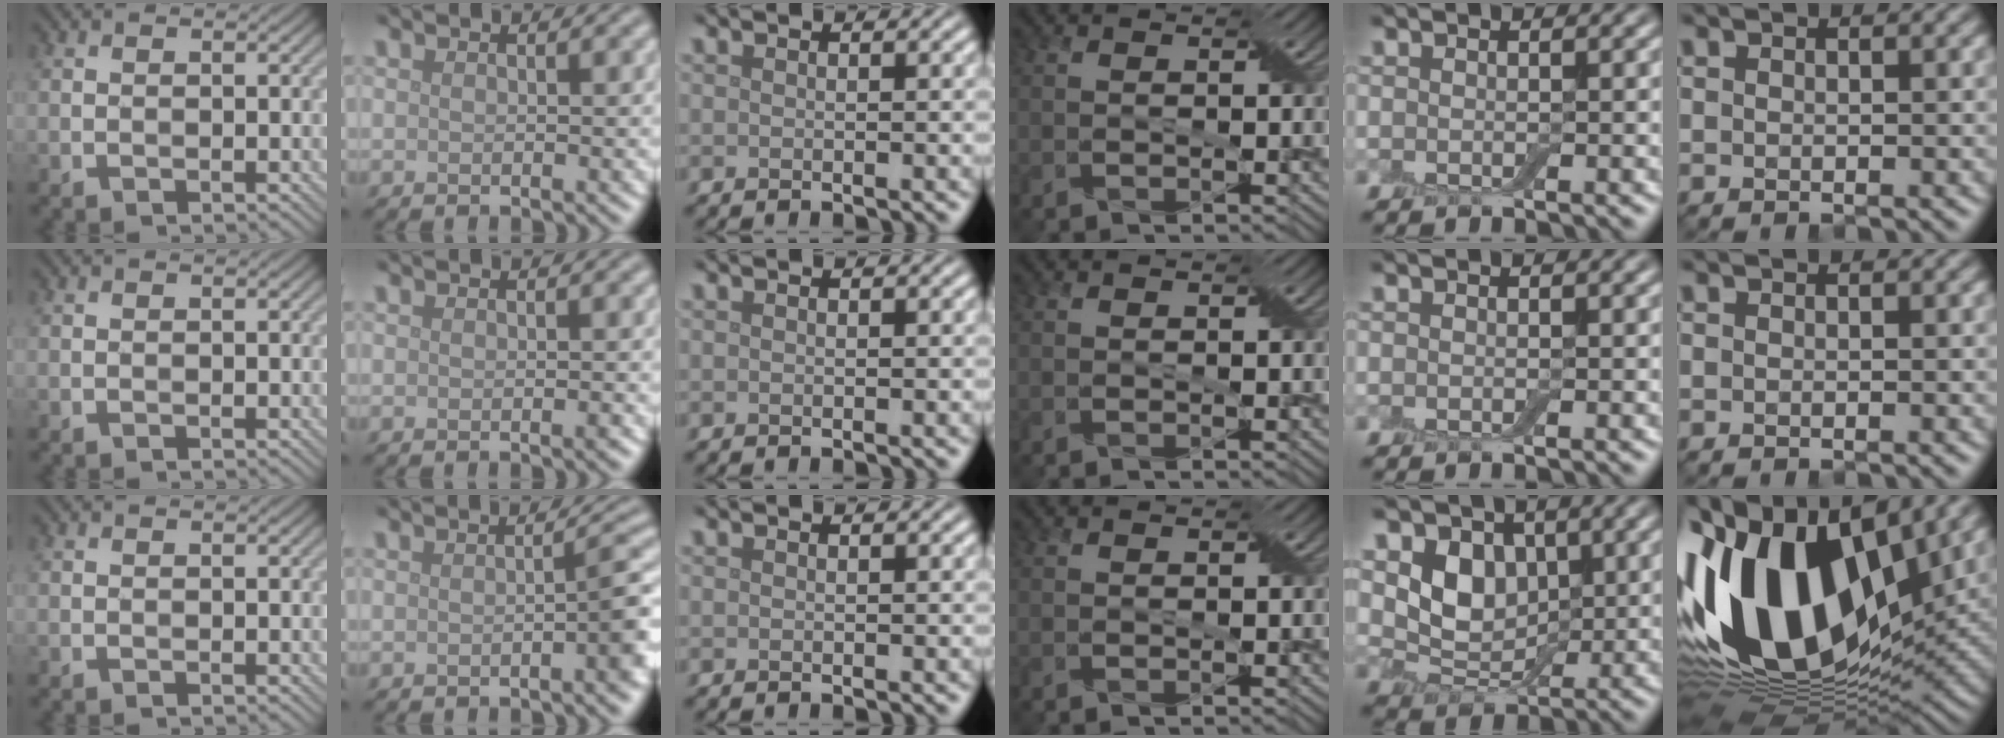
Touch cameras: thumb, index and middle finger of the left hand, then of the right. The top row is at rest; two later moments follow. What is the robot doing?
{"motion": "extract", "object": "drawer"}